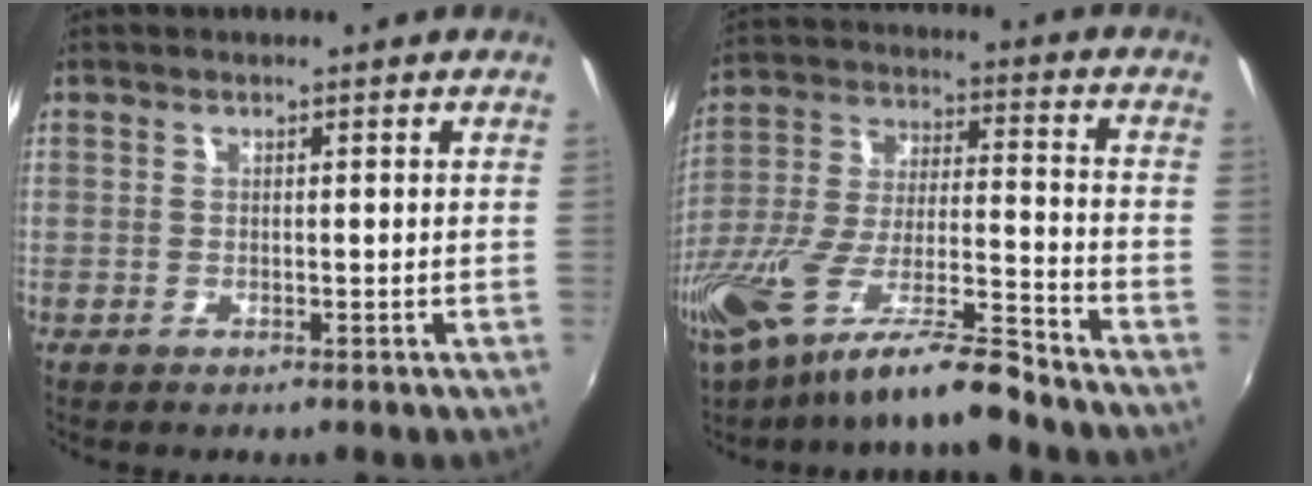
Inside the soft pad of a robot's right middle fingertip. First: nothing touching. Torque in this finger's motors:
{"motor_torque": [1.08, -1.06, 0.53, 0.21]}